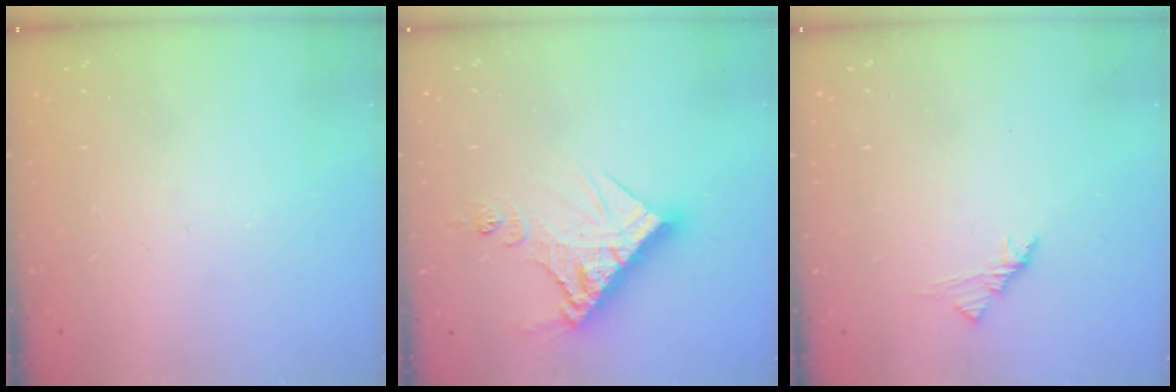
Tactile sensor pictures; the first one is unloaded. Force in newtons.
{"total": 13.7, "press": 13.6, "slide": 1.6}
{"total": 3.3, "press": 3.2, "slide": 0.8}